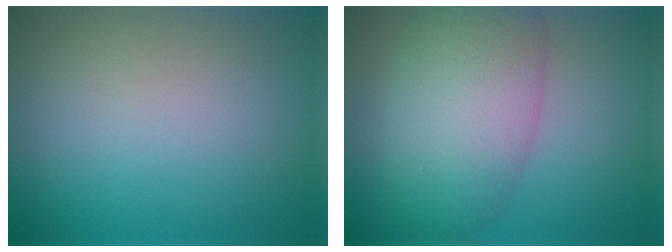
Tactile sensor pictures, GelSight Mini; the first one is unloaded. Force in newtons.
{"total": 7.9, "press": 7.9, "slide": 0.4}